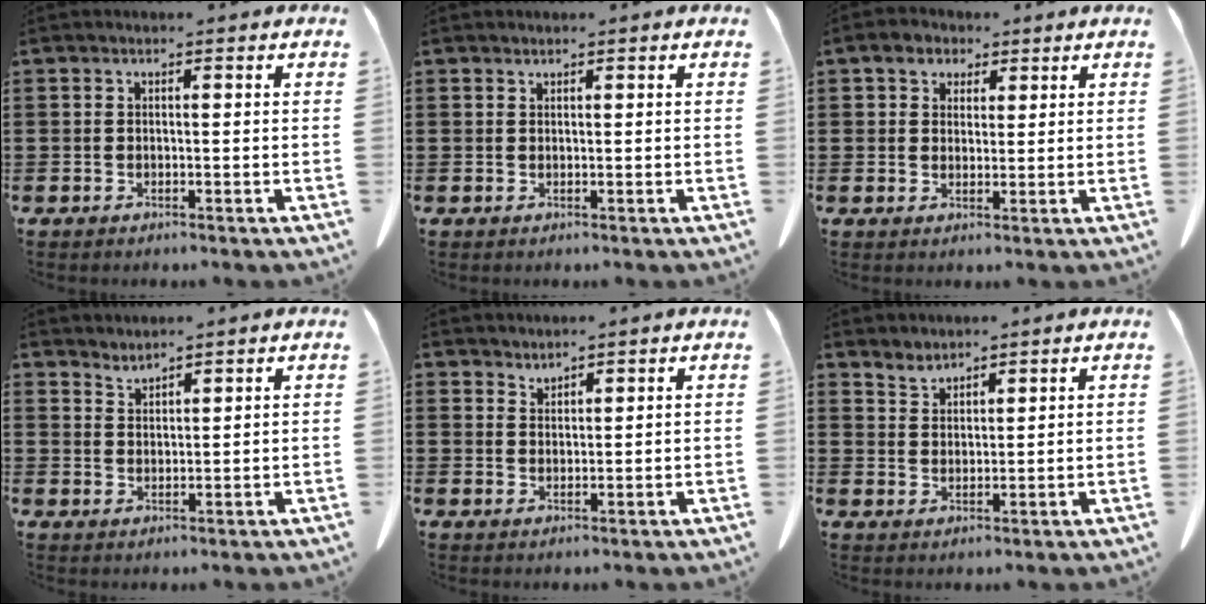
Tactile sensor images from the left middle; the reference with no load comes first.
{"total": 0.7, "force": [0.6, 0.0, 0.0], "torque": [-0.003, -0.003, 0.014]}
{"total": 3.7, "force": [2.4, 2.6, 1.2], "torque": [-0.030, 0.009, 0.042]}
{"total": 2.5, "force": [2.5, 0.0, -0.3], "torque": [-0.002, -0.011, 0.050]}
{"total": 2.1, "force": [2.1, 0.0, -0.3], "torque": [0.000, -0.006, 0.042]}
{"total": 2.7, "force": [2.7, 0.4, -0.2], "torque": [-0.006, -0.011, 0.054]}